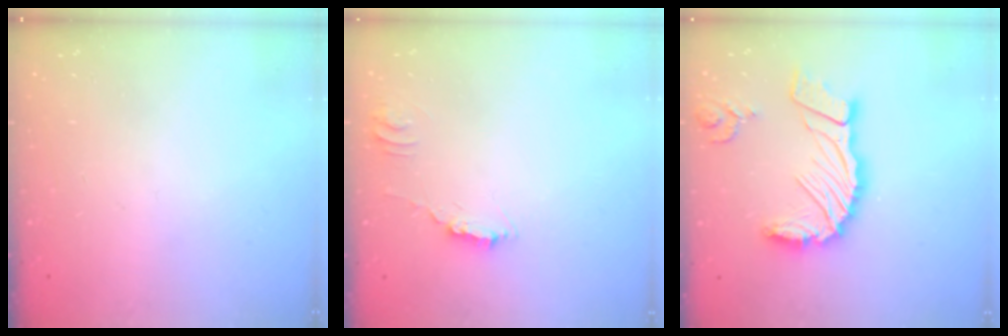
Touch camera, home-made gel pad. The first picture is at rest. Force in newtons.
{"total": 3.8, "press": 3.8, "slide": 0.2}
{"total": 17.6, "press": 17.4, "slide": 2.2}